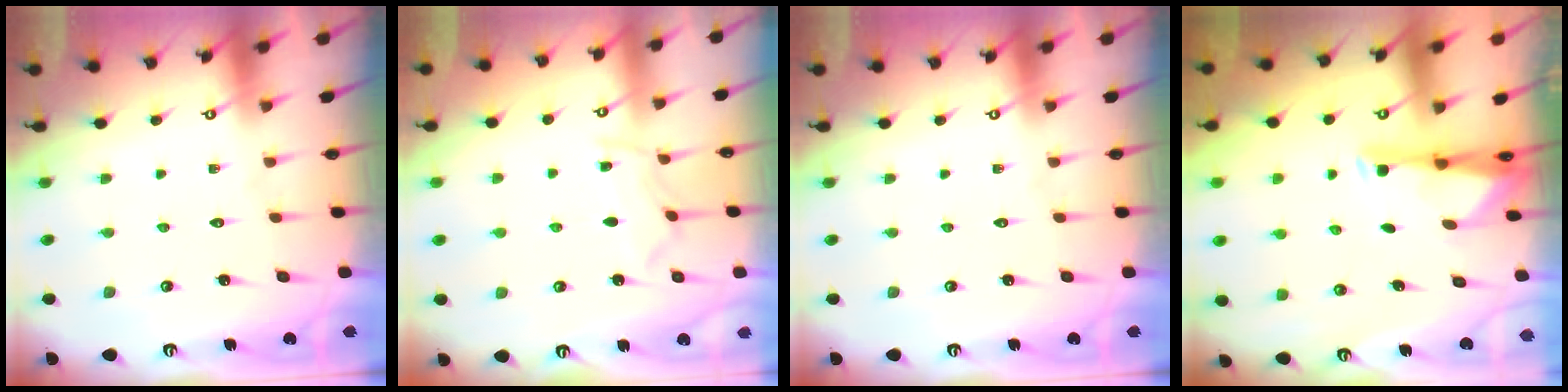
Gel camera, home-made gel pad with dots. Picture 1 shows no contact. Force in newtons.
{"total": 5.9, "press": 5.9, "slide": 0.6}
{"total": 0.0}
{"total": 2.6, "press": 2.6, "slide": 0.4}